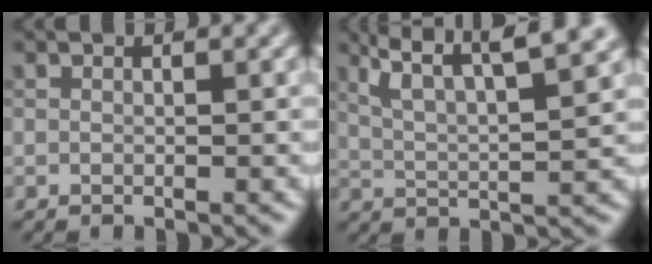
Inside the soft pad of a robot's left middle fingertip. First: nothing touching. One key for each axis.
{"total": 7.4, "fx": 5.1, "fy": 1.8, "fz": 5.0, "tx": -0.086, "ty": 0.023, "tz": 0.070}